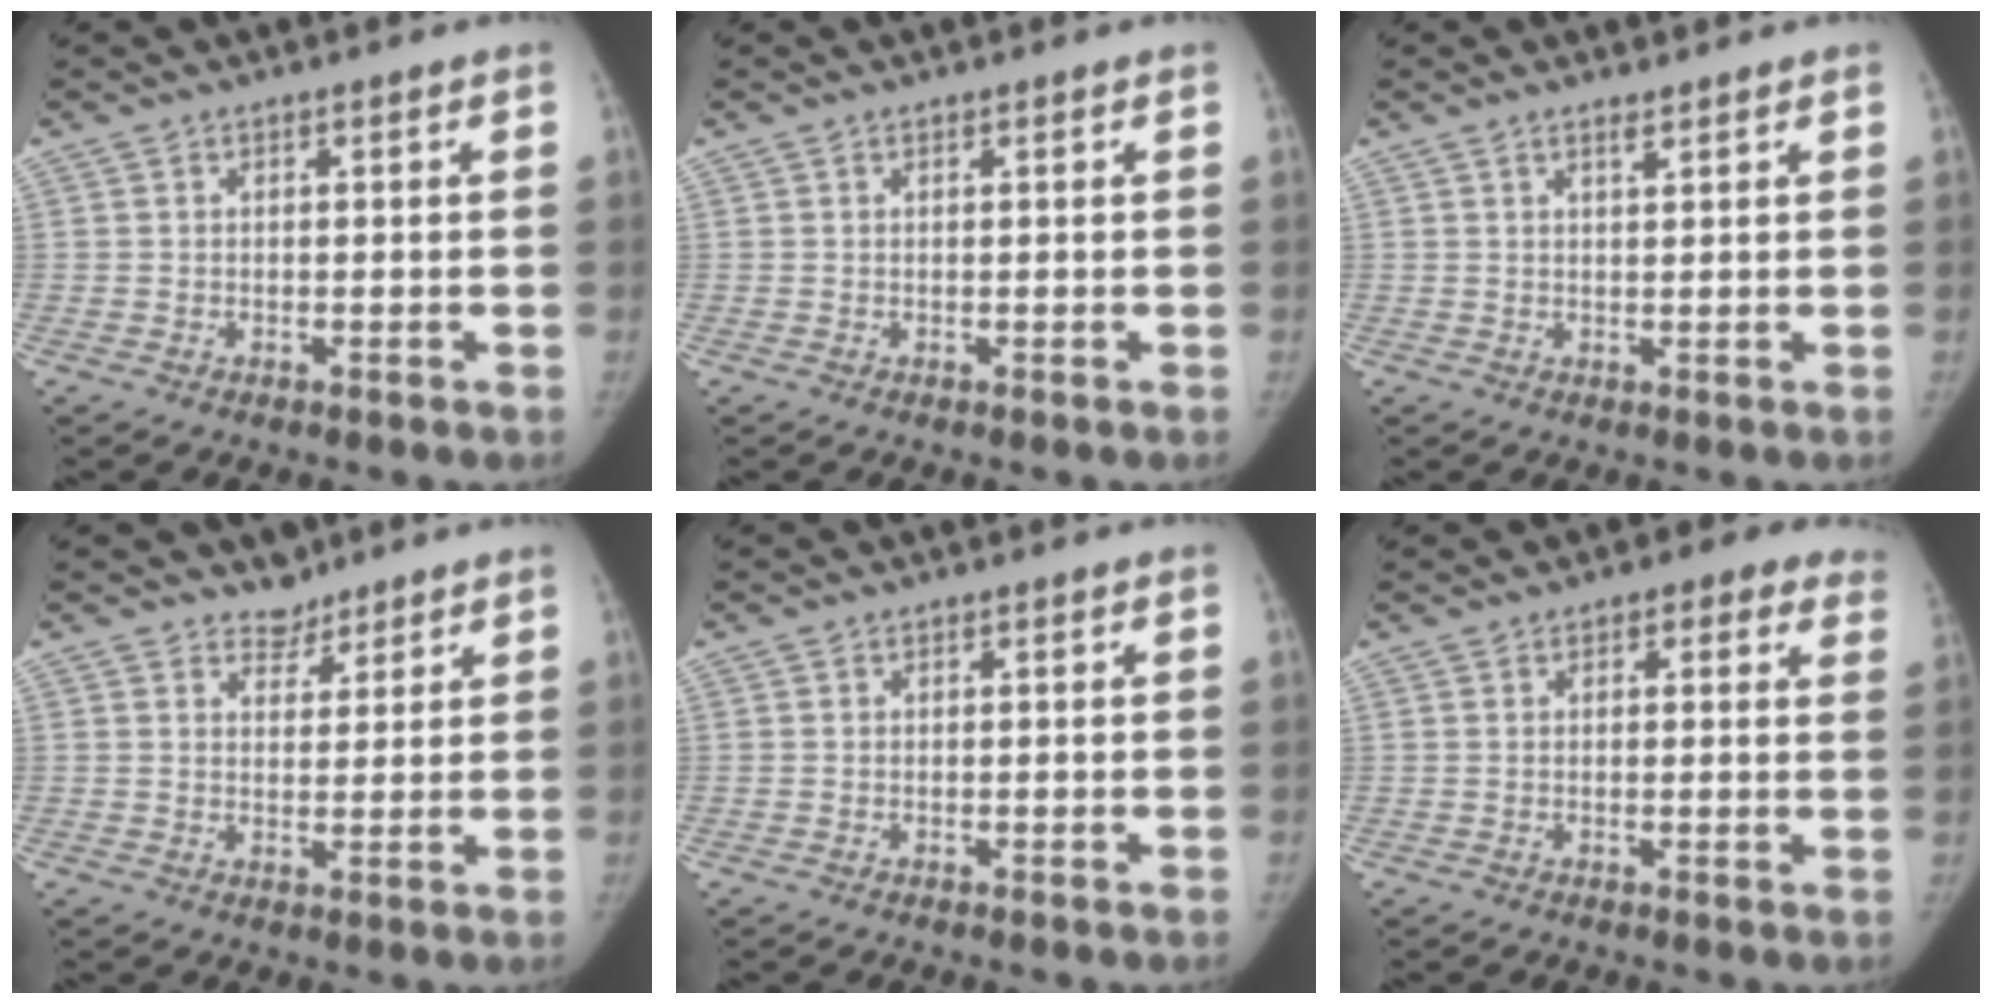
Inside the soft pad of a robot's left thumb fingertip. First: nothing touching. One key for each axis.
{"total": 0.0}
{"total": 1.5, "fx": 1.2, "fy": 0.4, "fz": 0.8, "tx": -0.010, "ty": -0.008, "tz": 0.021}
{"total": 3.4, "fx": 2.8, "fy": 1.9, "fz": -0.1, "tx": 0.027, "ty": -0.020, "tz": 0.041}
{"total": 0.0}
{"total": 7.0, "fx": 4.8, "fy": 3.8, "fz": 3.4, "tx": 0.009, "ty": -0.009, "tz": 0.041}